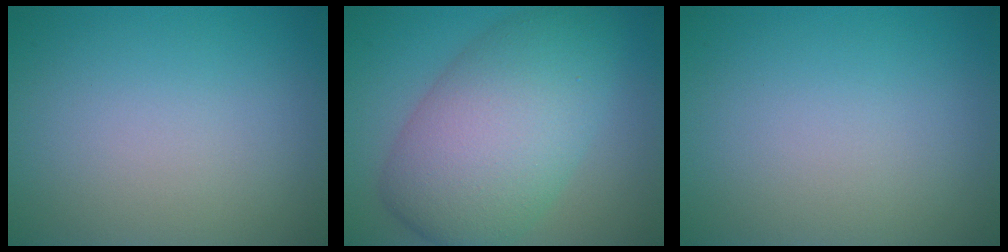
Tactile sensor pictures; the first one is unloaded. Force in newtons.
{"total": 9.8, "press": 9.8, "slide": 0.1}
{"total": 0.0}